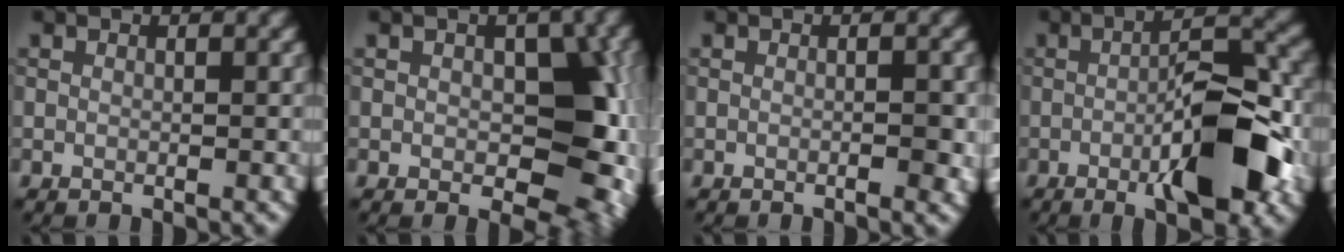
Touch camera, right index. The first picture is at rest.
{"total": 8.8, "force": [-0.3, 5.2, 7.1], "torque": [-0.084, -0.002, -0.002]}
{"total": 1.4, "force": [-0.5, 0.2, 1.2], "torque": [-0.019, 0.000, -0.007]}
{"total": 9.4, "force": [-3.0, 2.5, 8.5], "torque": [-0.125, 0.011, -0.052]}